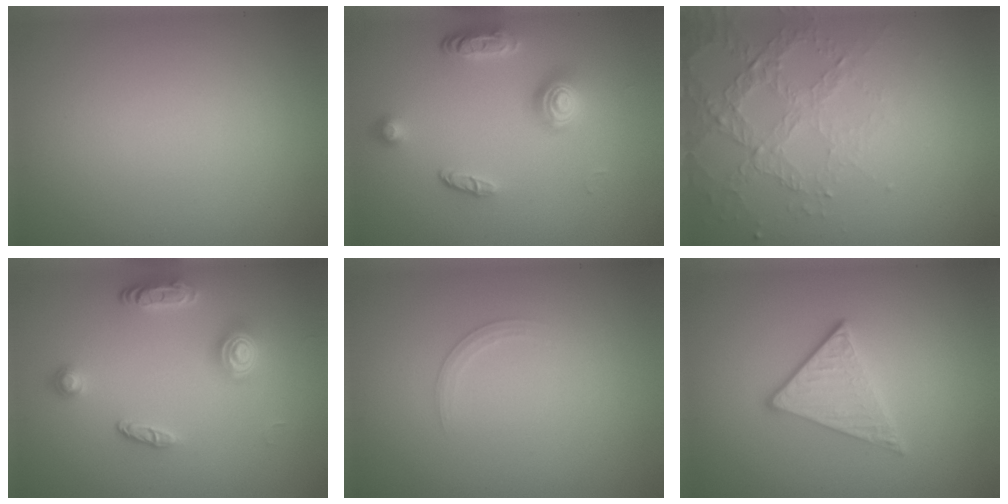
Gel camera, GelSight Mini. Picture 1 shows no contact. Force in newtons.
{"total": 3.8, "press": 2.9, "slide": 2.4}
{"total": 3.3, "press": 3.0, "slide": 1.2}
{"total": 3.1, "press": 2.9, "slide": 1.2}
{"total": 1.0, "press": 1.0, "slide": 0.0}
{"total": 2.9, "press": 2.6, "slide": 1.2}